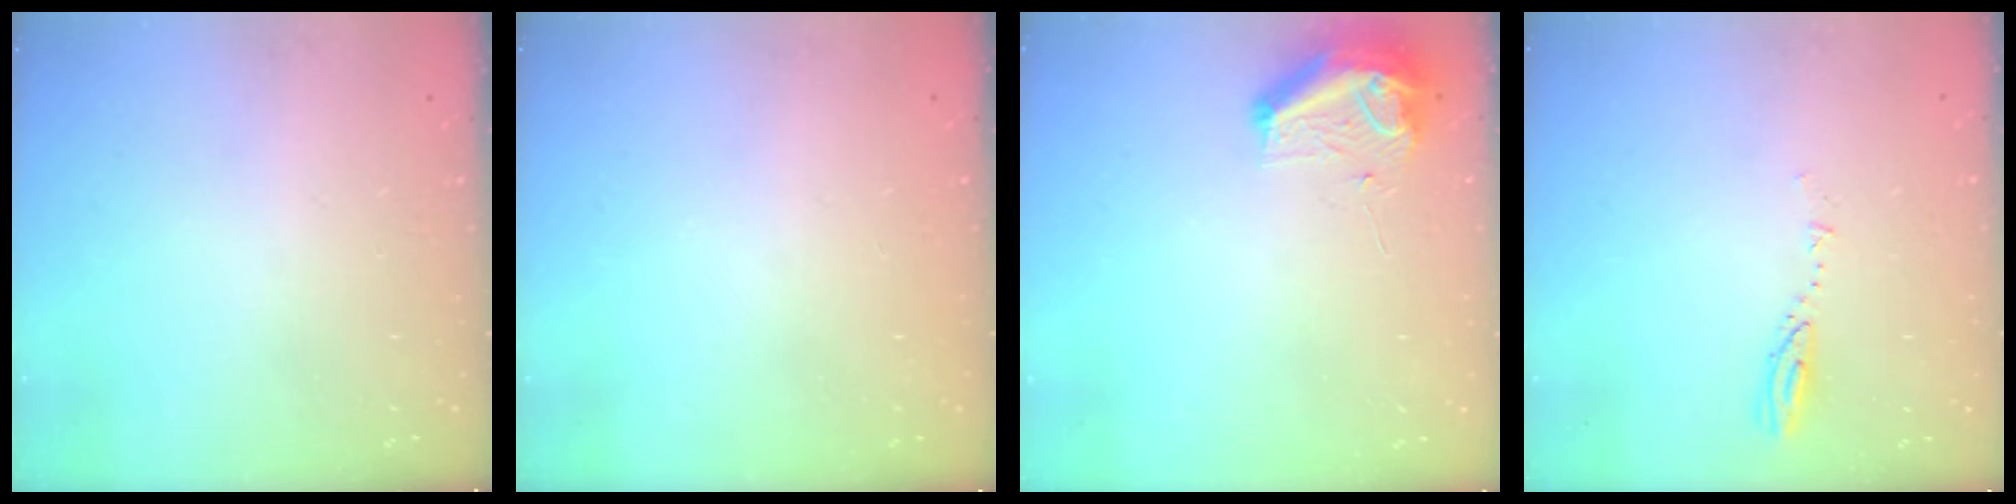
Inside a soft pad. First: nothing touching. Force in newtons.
{"total": 0.0}
{"total": 9.0, "press": 8.9, "slide": 1.1}
{"total": 3.2, "press": 3.2, "slide": 0.3}